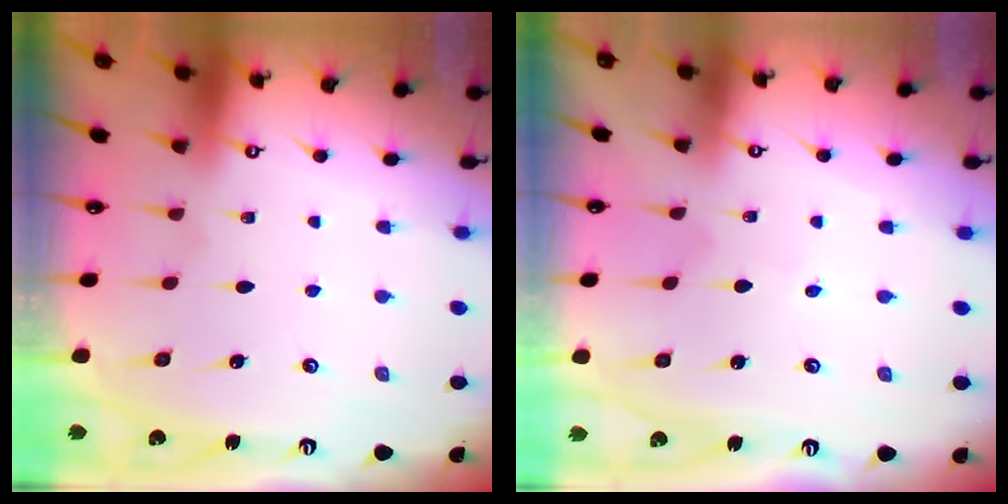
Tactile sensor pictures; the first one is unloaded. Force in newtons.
{"total": 0.7, "press": 0.7, "slide": 0.0}